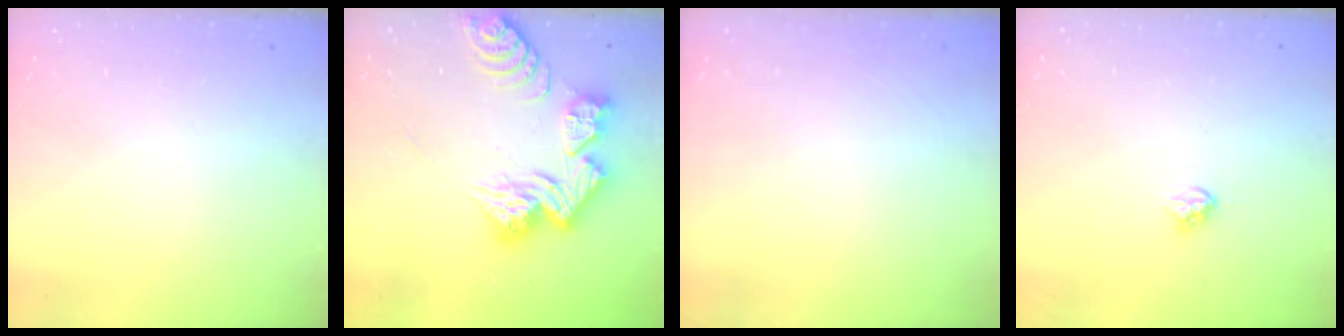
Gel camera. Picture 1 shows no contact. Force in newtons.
{"total": 16.4, "press": 16.4, "slide": 1.5}
{"total": 0.0}
{"total": 3.7, "press": 3.6, "slide": 0.5}